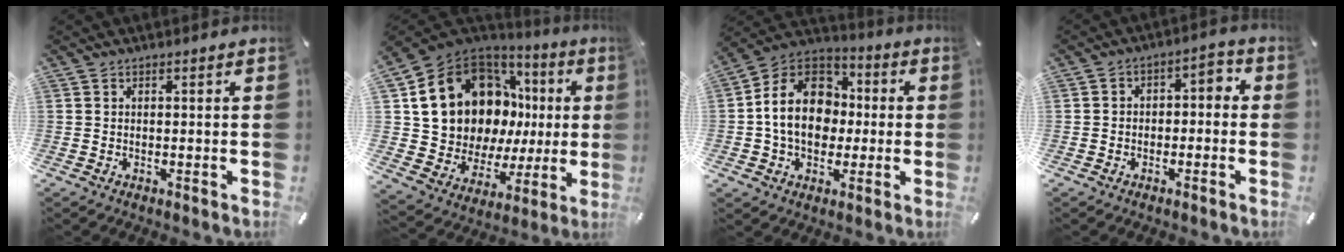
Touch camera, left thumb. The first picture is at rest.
{"total": 19.9, "force": [8.7, 14.0, 11.1], "torque": [-0.192, -0.067, 0.180]}
{"total": 16.1, "force": [-1.2, 13.2, 9.1], "torque": [-0.194, 0.017, -0.023]}
{"total": 4.0, "force": [-2.5, 2.5, 1.8], "torque": [-0.031, 0.022, -0.052]}